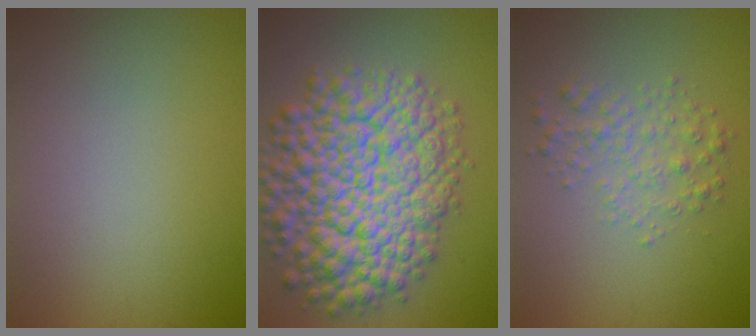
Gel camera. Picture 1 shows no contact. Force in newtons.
{"total": 12.7, "press": 12.7, "slide": 0.5}
{"total": 2.5, "press": 2.5, "slide": 0.1}